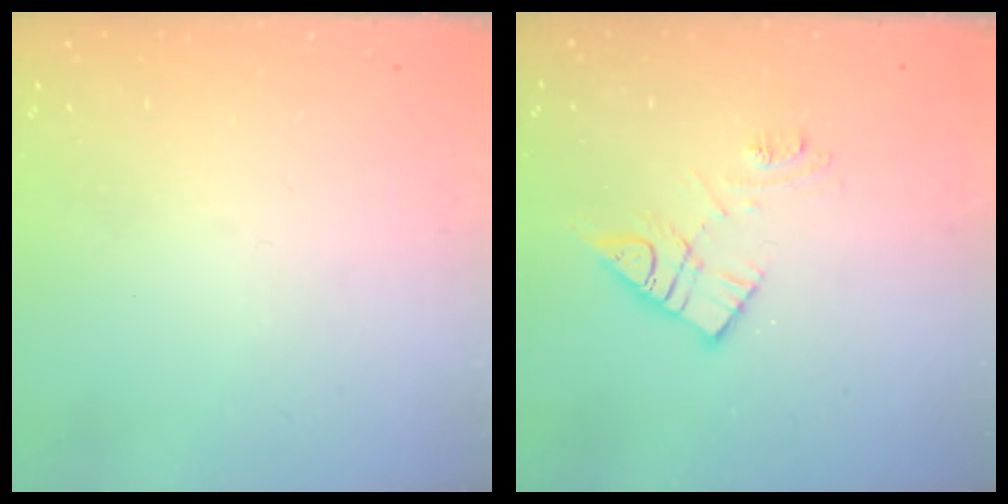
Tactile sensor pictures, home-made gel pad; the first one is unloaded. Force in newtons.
{"total": 11.6, "press": 11.6, "slide": 0.9}